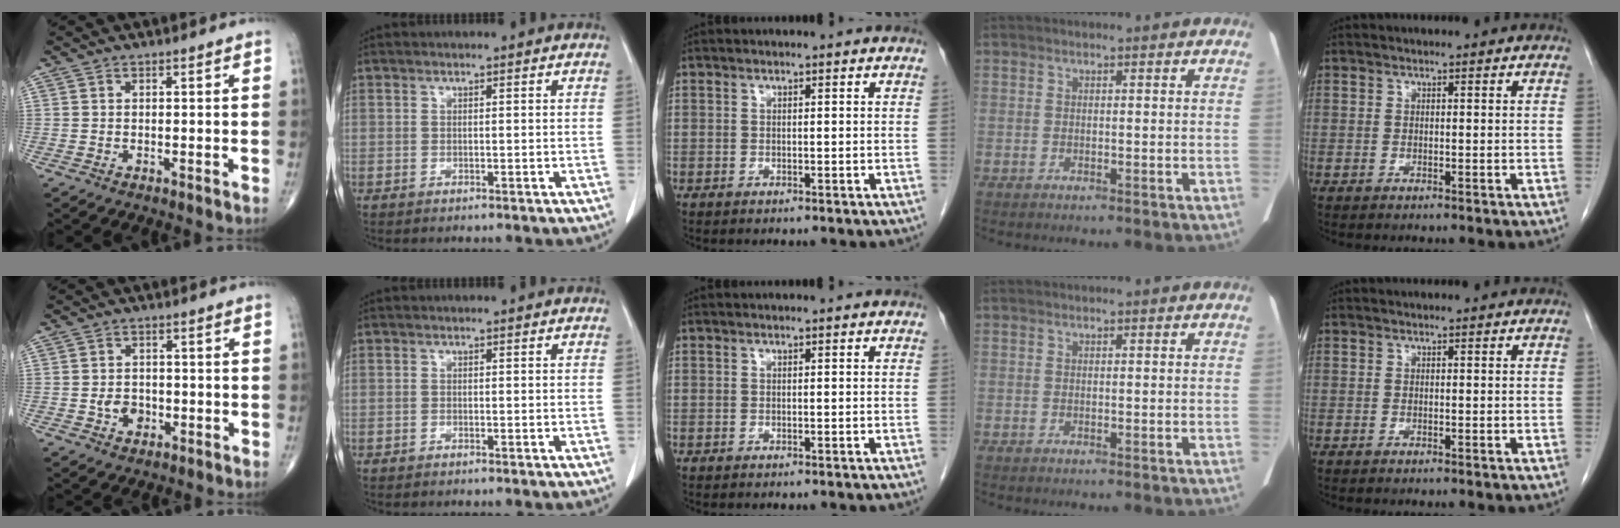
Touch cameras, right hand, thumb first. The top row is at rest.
{"thumb": {"total": 4.0, "force": [-1.1, 3.1, 2.2], "torque": [-0.019, 0.006, -0.016]}}